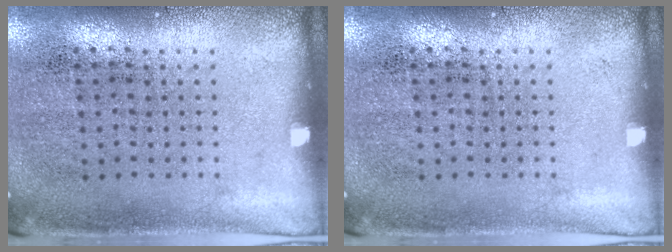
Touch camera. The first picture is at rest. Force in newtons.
{"total": 0.0}